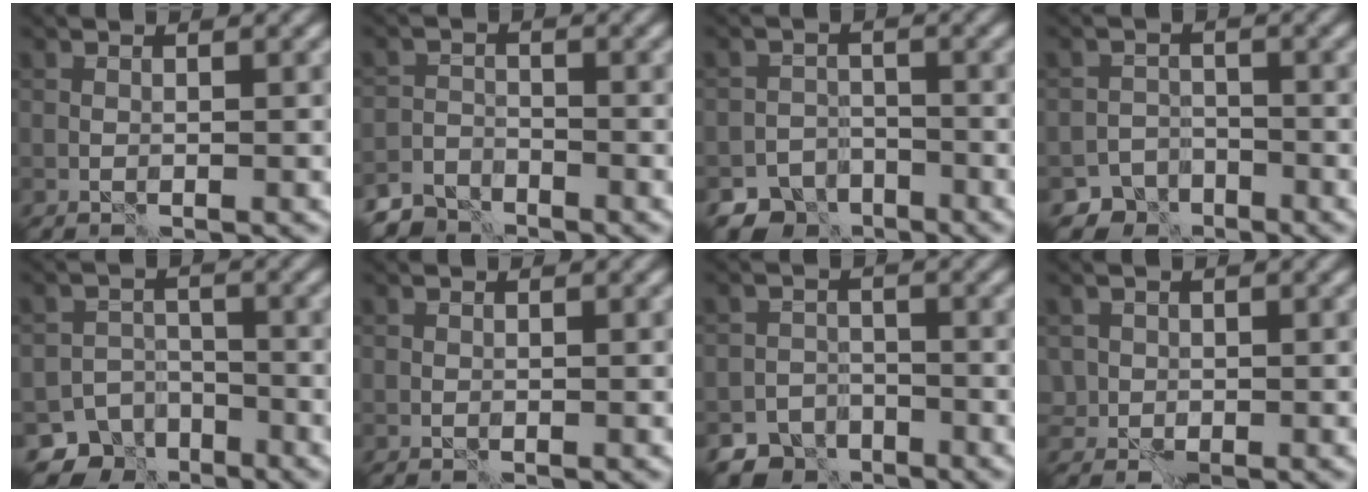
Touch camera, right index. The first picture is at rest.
{"total": 3.2, "force": [-3.0, 1.1, 0.3], "torque": [0.000, 0.002, -0.064]}
{"total": 5.1, "force": [-3.9, 3.3, 0.7], "torque": [0.007, -0.006, -0.058]}
{"total": 3.9, "force": [-3.0, 2.5, 0.2], "torque": [0.016, -0.004, -0.046]}
{"total": 5.9, "force": [-4.4, 3.9, 0.8], "torque": [0.012, -0.009, -0.060]}
{"total": 0.0}
{"total": 4.8, "force": [-3.8, 2.9, 0.4], "torque": [0.013, -0.003, -0.057]}
{"total": 1.0, "force": [0.0, 1.0, 0.1], "torque": [0.006, -0.003, 0.000]}